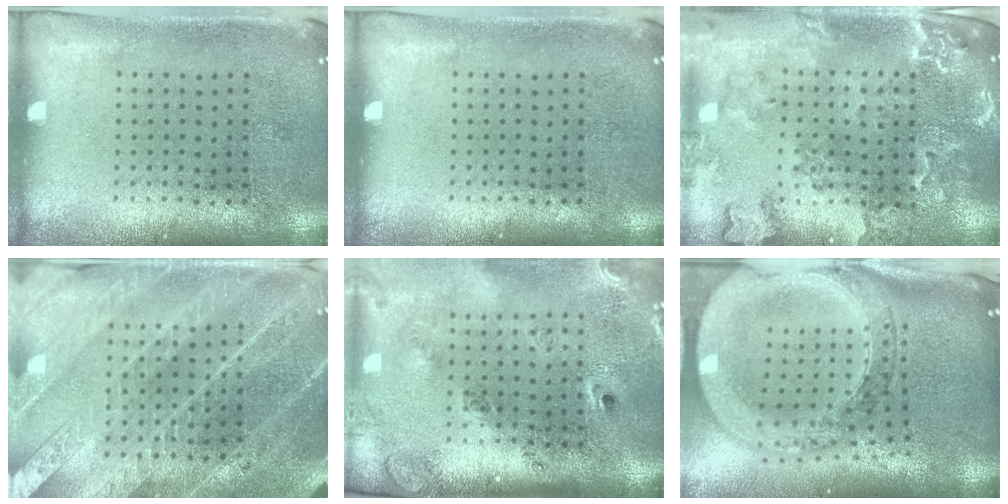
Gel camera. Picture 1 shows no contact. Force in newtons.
{"total": 0.0}
{"total": 1.8, "press": 1.8, "slide": 0.3}
{"total": 3.8, "press": 3.6, "slide": 1.4}
{"total": 2.8, "press": 1.9, "slide": 2.0}
{"total": 4.0, "press": 3.1, "slide": 2.5}